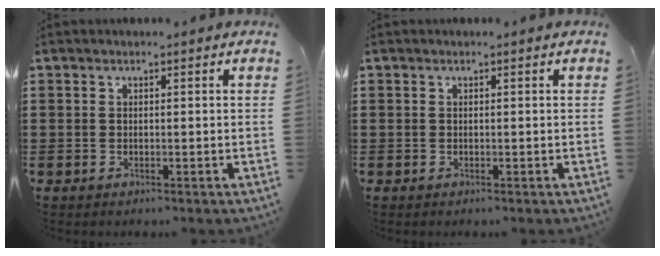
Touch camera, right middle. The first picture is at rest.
{"total": 0.0}